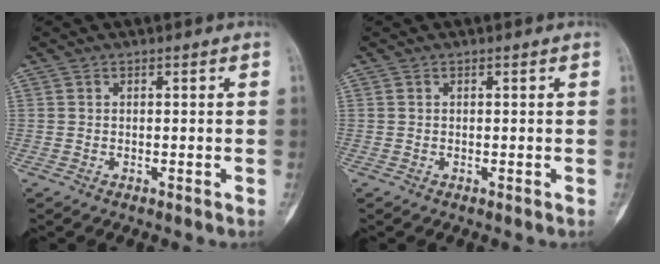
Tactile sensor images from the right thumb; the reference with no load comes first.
{"total": 0.0}